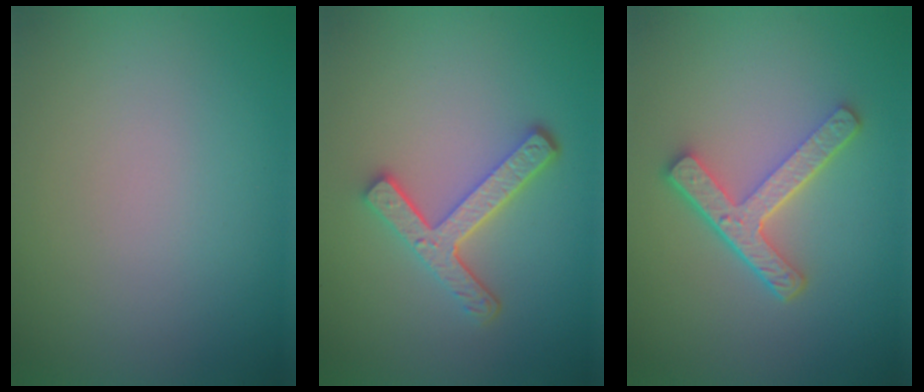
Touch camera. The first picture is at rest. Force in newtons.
{"total": 4.3, "press": 3.3, "slide": 2.8}
{"total": 4.4, "press": 3.2, "slide": 3.0}